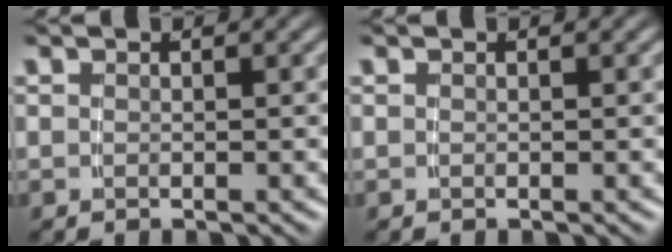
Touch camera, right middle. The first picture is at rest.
{"total": 0.0}